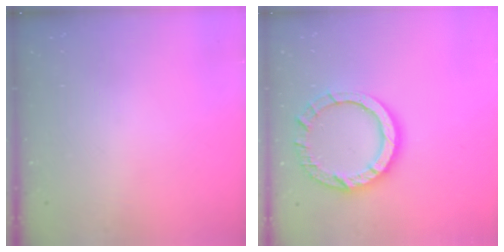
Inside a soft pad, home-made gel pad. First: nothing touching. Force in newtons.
{"total": 12.9, "press": 12.8, "slide": 1.4}